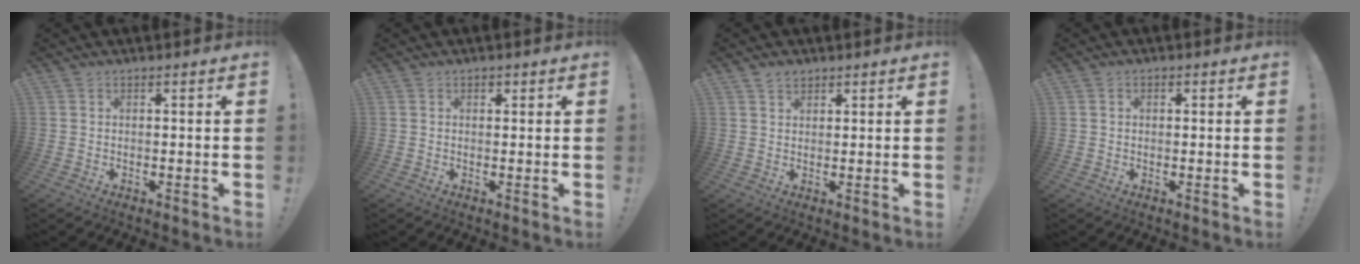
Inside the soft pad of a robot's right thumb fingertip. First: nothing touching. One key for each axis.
{"total": 1.3, "fx": 0.6, "fy": 1.0, "fz": 0.4, "tx": -0.002, "ty": 0.000, "tz": 0.009}
{"total": 2.6, "fx": 2.0, "fy": 1.6, "fz": 0.6, "tx": 0.001, "ty": -0.011, "tz": 0.034}
{"total": 1.0, "fx": 0.1, "fy": 0.9, "fz": 0.5, "tx": -0.001, "ty": 0.000, "tz": 0.000}